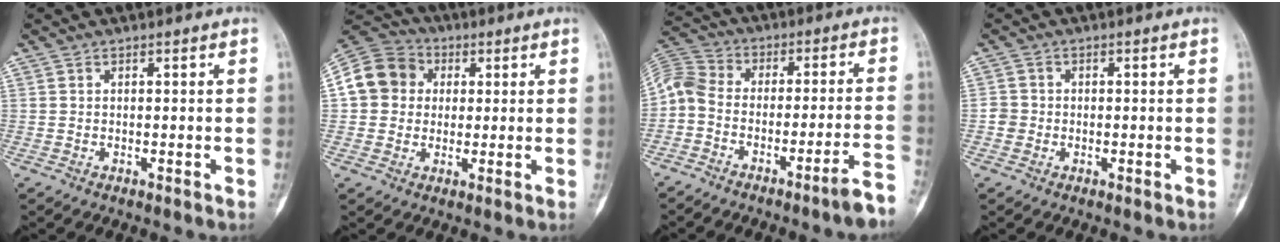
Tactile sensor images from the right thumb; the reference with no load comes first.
{"total": 11.1, "force": [1.5, 9.9, 4.8], "torque": [-0.077, 0.018, 0.015]}
{"total": 10.4, "force": [-6.4, 2.2, 7.9], "torque": [-0.132, 0.069, -0.112]}
{"total": 2.0, "force": [-0.5, 1.9, 0.3], "torque": [0.005, 0.007, -0.016]}